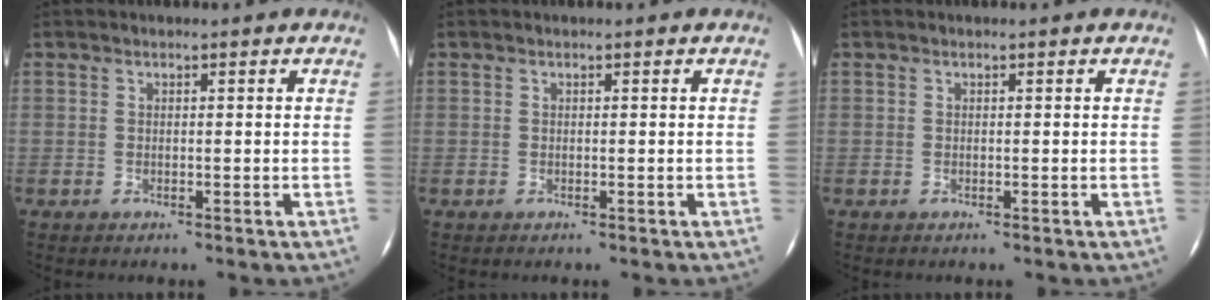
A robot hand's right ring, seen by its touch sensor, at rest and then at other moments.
{"total": 0.0}
{"total": 0.0}